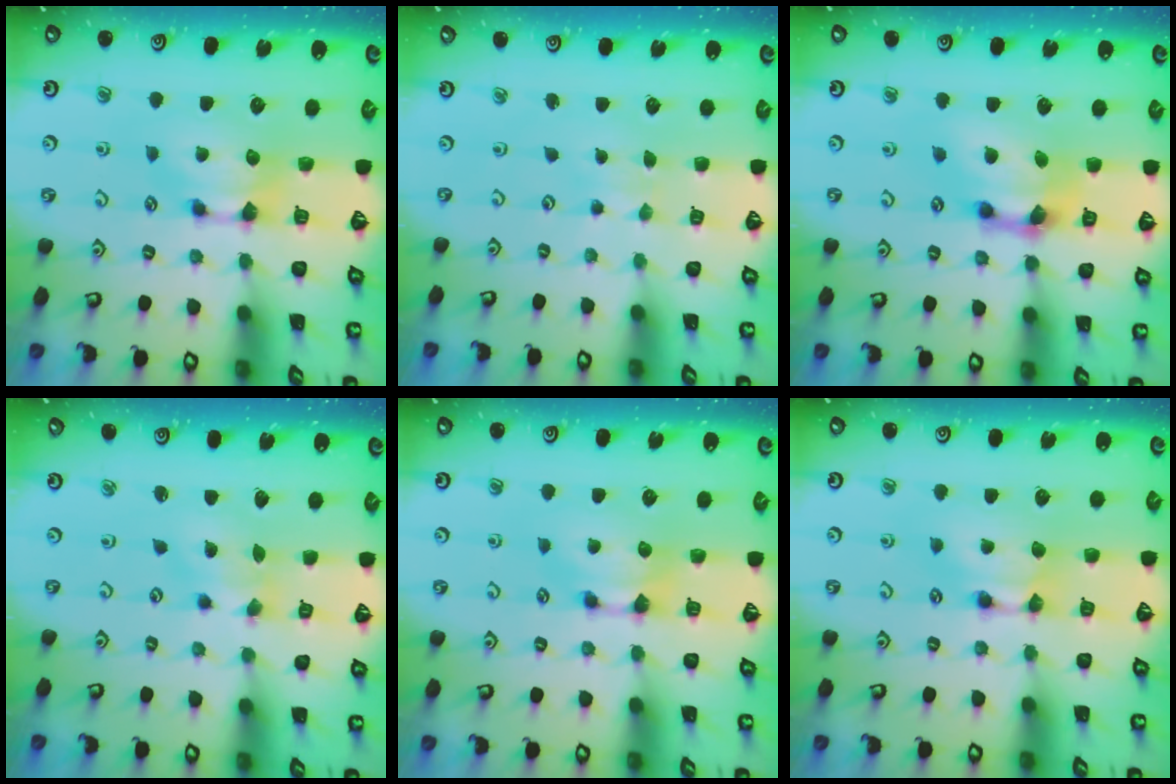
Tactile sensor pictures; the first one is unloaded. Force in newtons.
{"total": 4.1, "press": 4.1, "slide": 0.1}
{"total": 4.5, "press": 4.1, "slide": 1.9}
{"total": 1.2, "press": 0.2, "slide": 1.1}
{"total": 0.0}
{"total": 1.6, "press": 1.6, "slide": 0.2}